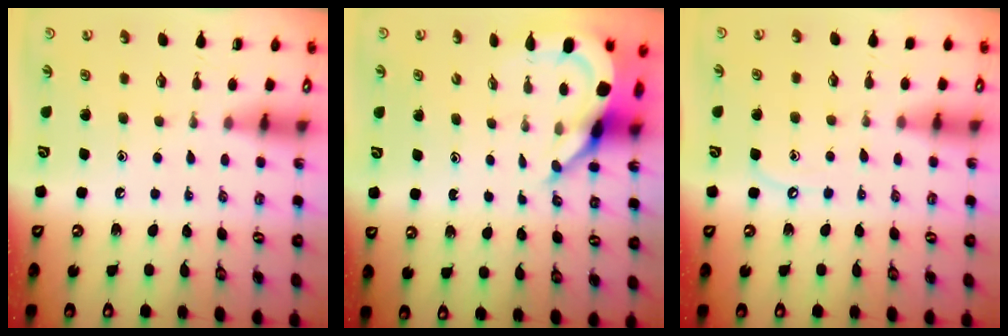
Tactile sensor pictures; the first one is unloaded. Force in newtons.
{"total": 6.5, "press": 6.5, "slide": 0.6}
{"total": 5.5, "press": 5.5, "slide": 0.5}